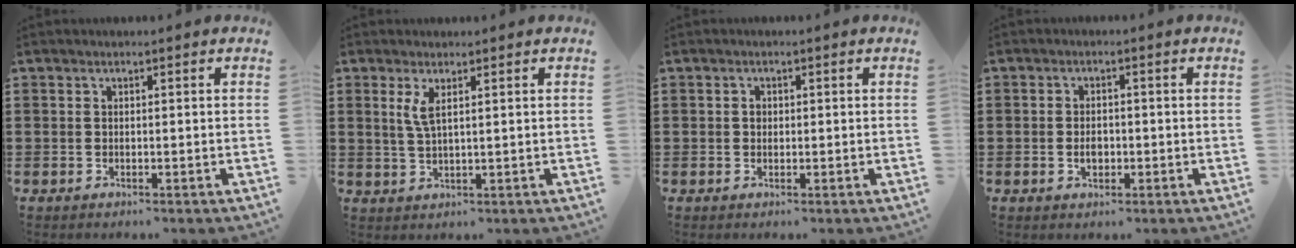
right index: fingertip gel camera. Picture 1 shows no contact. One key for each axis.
{"total": 2.8, "fx": 1.3, "fy": 0.6, "fz": 2.5, "tx": -0.054, "ty": 0.001, "tz": 0.022}
{"total": 0.8, "fx": 0.1, "fy": 0.7, "fz": 0.4, "tx": -0.010, "ty": 0.004, "tz": 0.002}
{"total": 2.3, "fx": -0.5, "fy": 1.5, "fz": 1.8, "tx": -0.034, "ty": 0.005, "tz": -0.010}